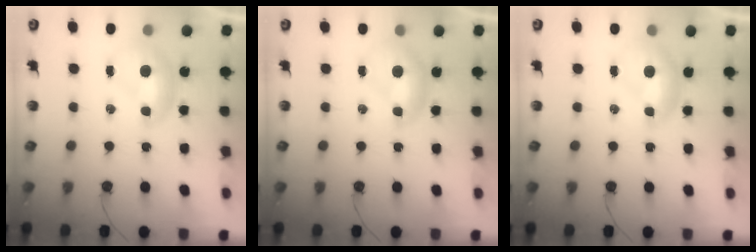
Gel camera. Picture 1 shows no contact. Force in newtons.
{"total": 0.0}
{"total": 0.0}